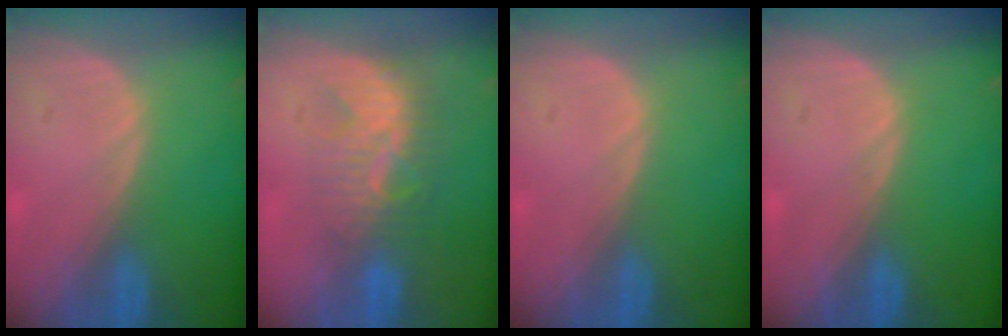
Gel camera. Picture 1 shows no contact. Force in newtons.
{"total": 7.8, "press": 7.2, "slide": 2.8}
{"total": 0.0}
{"total": 0.0}